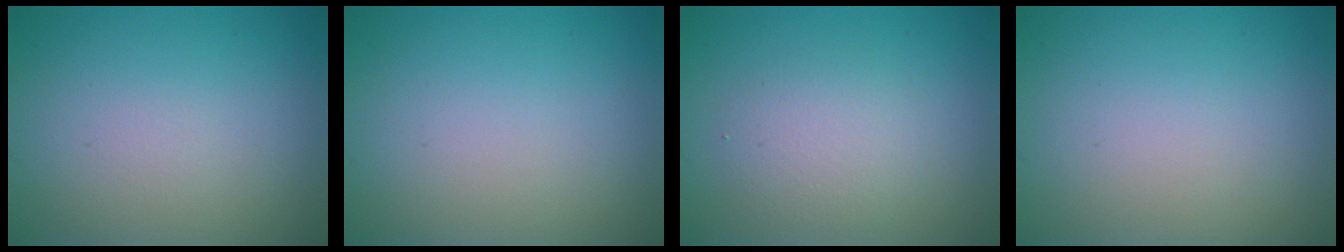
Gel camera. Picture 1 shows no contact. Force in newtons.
{"total": 0.0}
{"total": 2.7, "press": 2.7, "slide": 0.1}
{"total": 0.0}